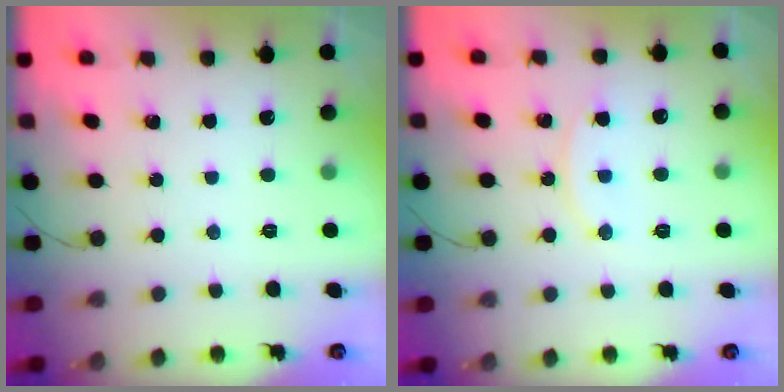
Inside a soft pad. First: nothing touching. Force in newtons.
{"total": 9.6, "press": 9.6, "slide": 0.5}